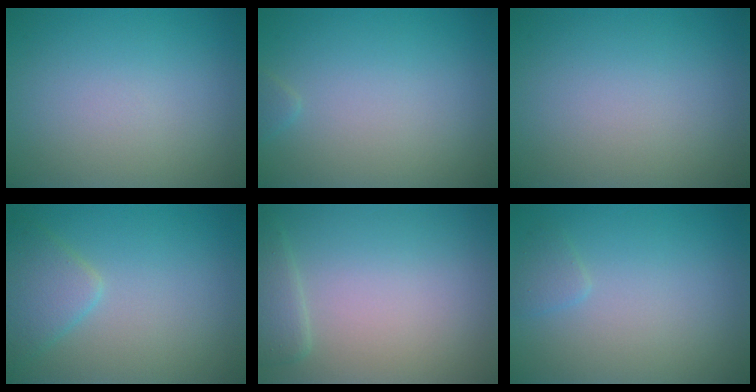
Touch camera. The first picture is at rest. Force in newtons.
{"total": 0.5, "press": 0.5, "slide": 0.1}
{"total": 0.0}
{"total": 2.9, "press": 2.9, "slide": 0.0}
{"total": 1.2, "press": 1.2, "slide": 0.1}
{"total": 1.0, "press": 0.9, "slide": 0.1}